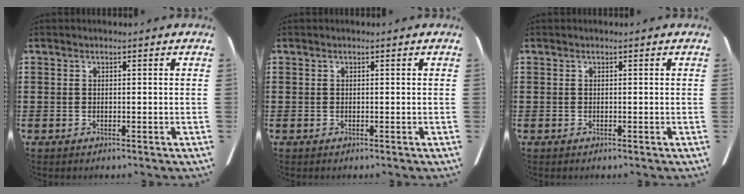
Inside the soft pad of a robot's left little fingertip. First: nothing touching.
{"total": 0.0}
{"total": 0.0}